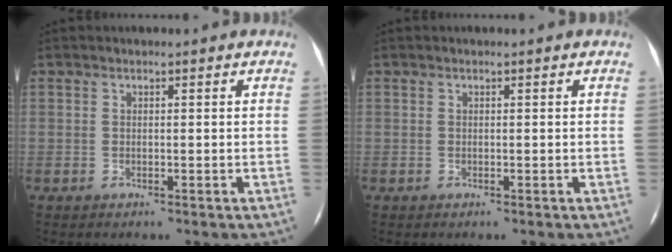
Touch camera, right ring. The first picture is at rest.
{"total": 0.0}